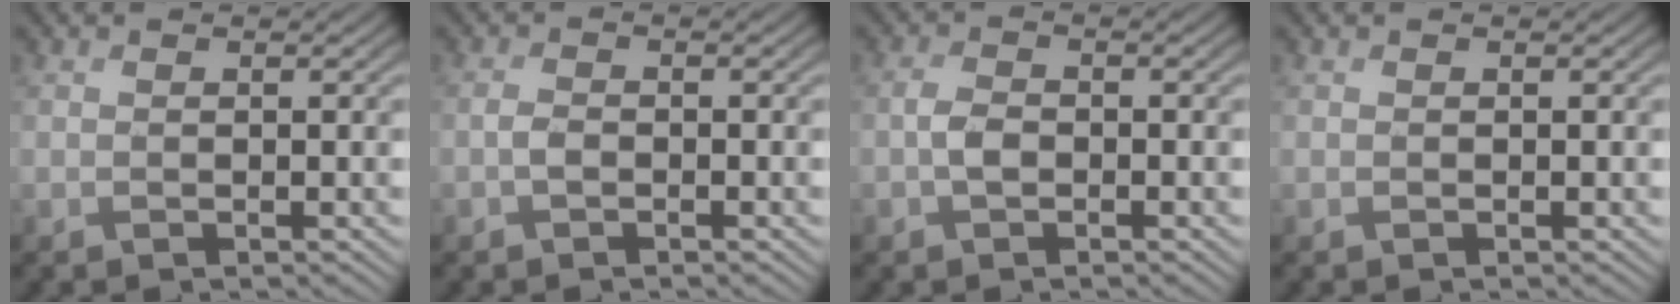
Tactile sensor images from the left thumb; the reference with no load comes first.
{"total": 1.3, "force": [-0.7, 0.7, 0.8], "torque": [-0.018, 0.002, -0.016]}
{"total": 2.0, "force": [-0.8, 1.2, 1.4], "torque": [-0.032, 0.004, -0.020]}
{"total": 0.0}